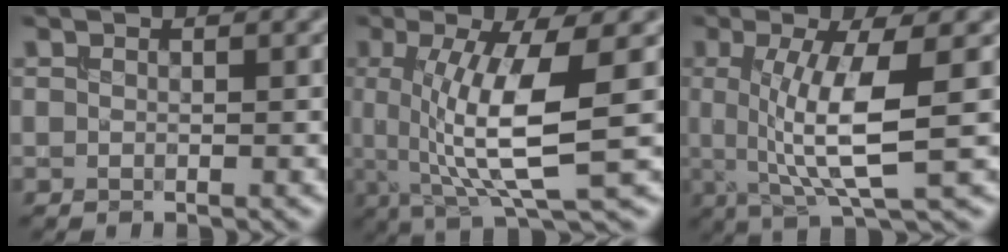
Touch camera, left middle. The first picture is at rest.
{"total": 8.8, "force": [0.4, 2.3, 8.5], "torque": [-0.138, -0.009, 0.013]}
{"total": 7.1, "force": [0.4, 1.6, 6.9], "torque": [-0.118, -0.005, 0.009]}